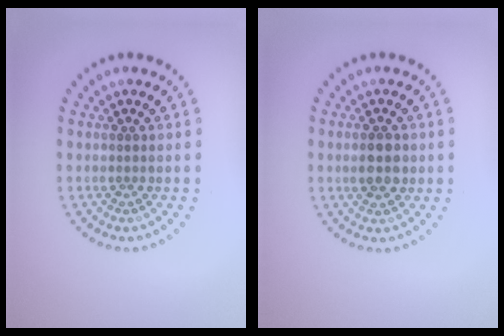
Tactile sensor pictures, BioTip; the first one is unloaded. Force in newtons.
{"total": 2.7, "press": 2.7, "slide": 0.0}